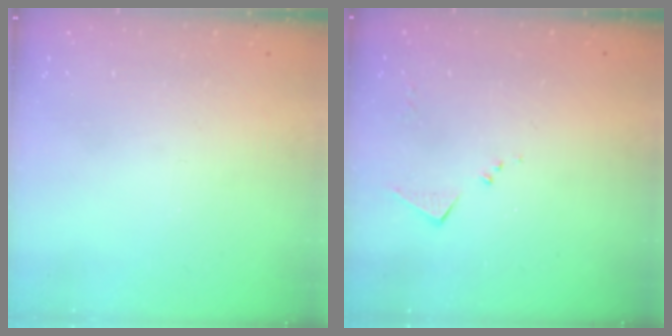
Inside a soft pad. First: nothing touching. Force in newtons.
{"total": 6.3, "press": 6.3, "slide": 0.4}